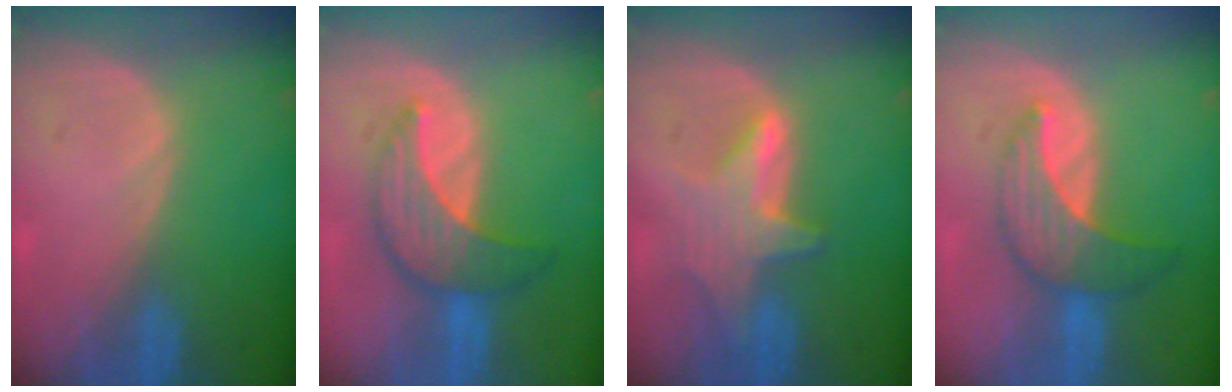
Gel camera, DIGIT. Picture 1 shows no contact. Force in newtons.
{"total": 7.1, "press": 7.1, "slide": 0.1}
{"total": 6.8, "press": 6.3, "slide": 2.4}
{"total": 7.1, "press": 6.8, "slide": 2.0}